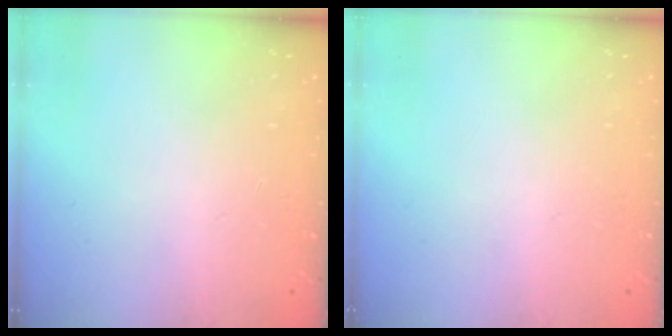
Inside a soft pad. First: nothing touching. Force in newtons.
{"total": 0.0}